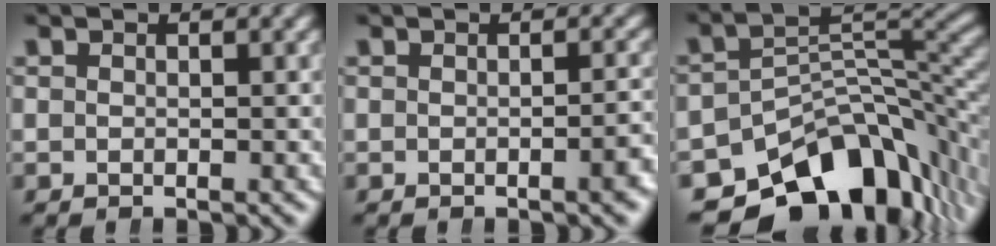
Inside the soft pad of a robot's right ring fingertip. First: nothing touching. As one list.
[{"total": 1.4, "force": [-0.8, -0.2, 1.1], "torque": [-0.011, 0.008, -0.014]}, {"total": 16.7, "force": [-9.5, 8.9, 10.6], "torque": [-0.132, -0.028, -0.129]}]